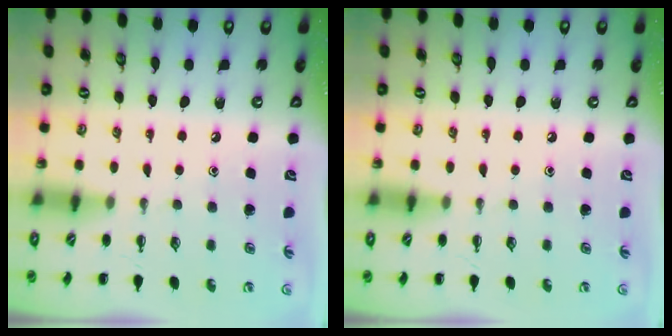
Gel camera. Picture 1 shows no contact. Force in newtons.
{"total": 0.0}